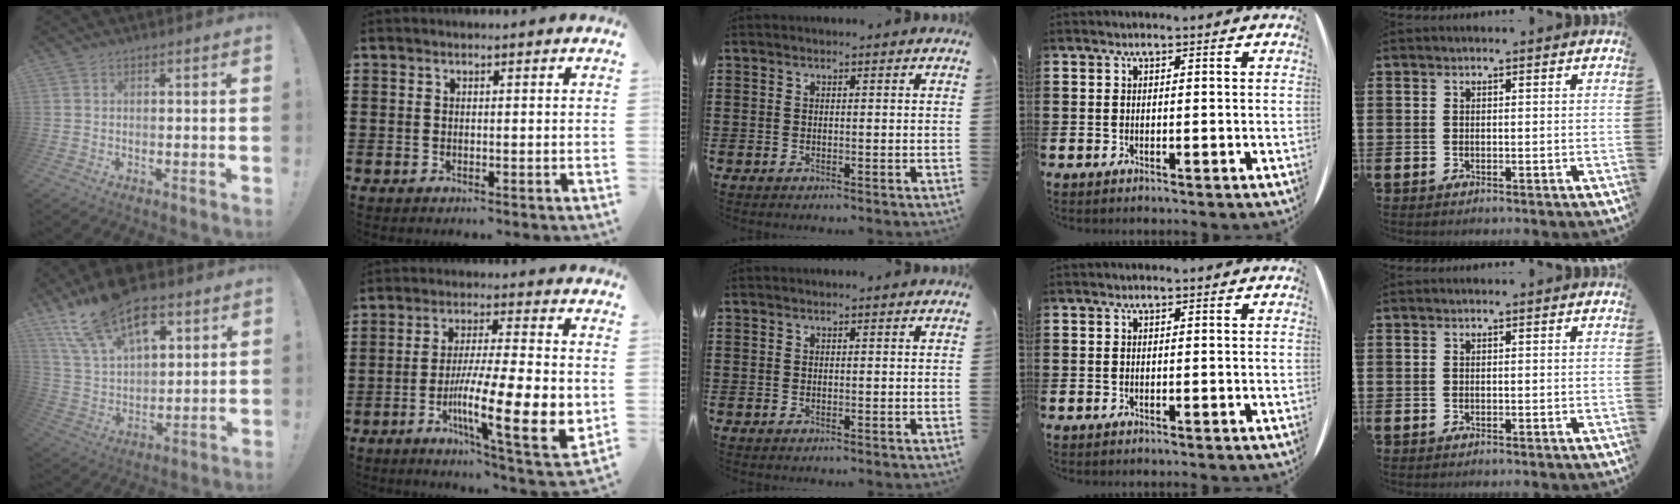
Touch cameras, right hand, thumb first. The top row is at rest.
{"thumb": {"total": 19.4, "force": [11.3, 10.4, 11.8], "torque": [-0.191, -0.065, 0.205]}, "index": {"total": 16.2, "force": [-3.7, 3.8, 15.3], "torque": [-0.253, -0.019, -0.059]}}